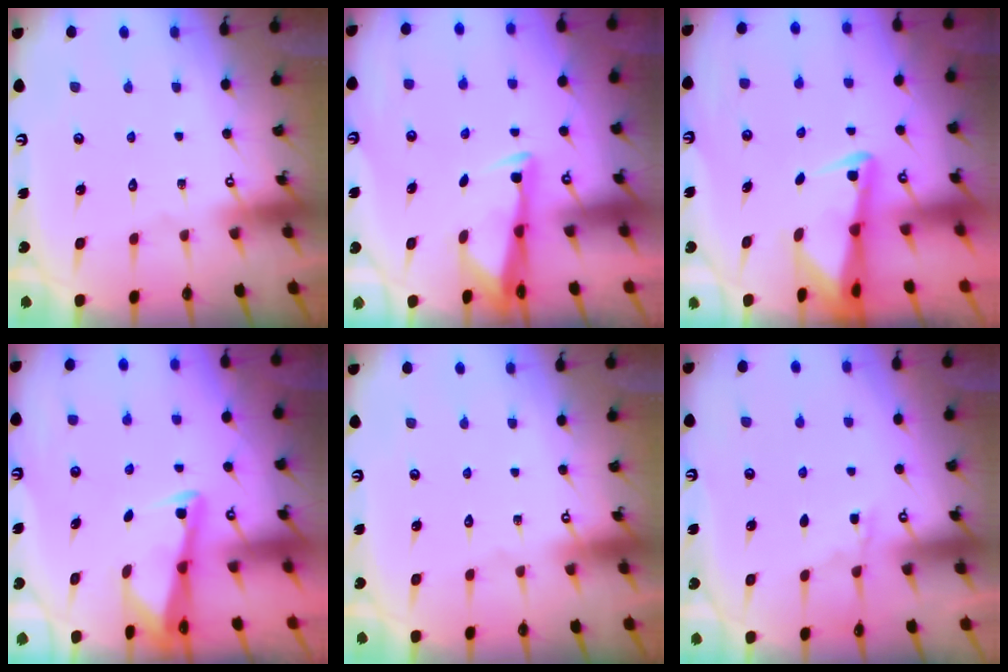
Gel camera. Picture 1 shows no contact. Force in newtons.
{"total": 3.4, "press": 3.2, "slide": 0.9}
{"total": 2.7, "press": 2.6, "slide": 0.6}
{"total": 2.7, "press": 2.7, "slide": 0.2}
{"total": 0.0}
{"total": 4.7, "press": 4.6, "slide": 0.6}